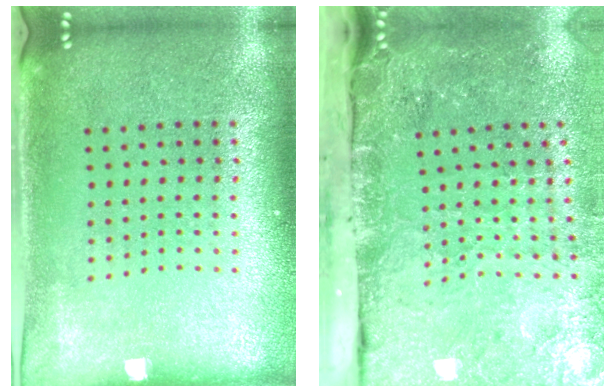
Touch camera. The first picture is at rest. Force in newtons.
{"total": 4.7, "press": 3.6, "slide": 3.1}